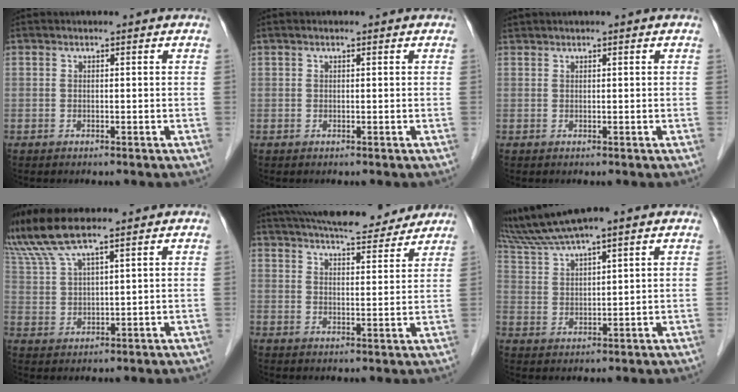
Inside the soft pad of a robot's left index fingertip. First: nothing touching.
{"total": 0.6, "force": [0.4, 0.1, 0.4], "torque": [-0.012, 0.011, 0.008]}
{"total": 0.5, "force": [0.5, 0.0, 0.2], "torque": [-0.008, 0.011, 0.016]}
{"total": 8.5, "force": [7.3, -0.2, 4.4], "torque": [-0.103, 0.017, 0.147]}
{"total": 16.5, "force": [14.9, 2.9, 6.7], "torque": [-0.109, 0.023, 0.210]}
{"total": 8.2, "force": [7.2, -0.7, 3.9], "torque": [-0.088, 0.023, 0.142]}